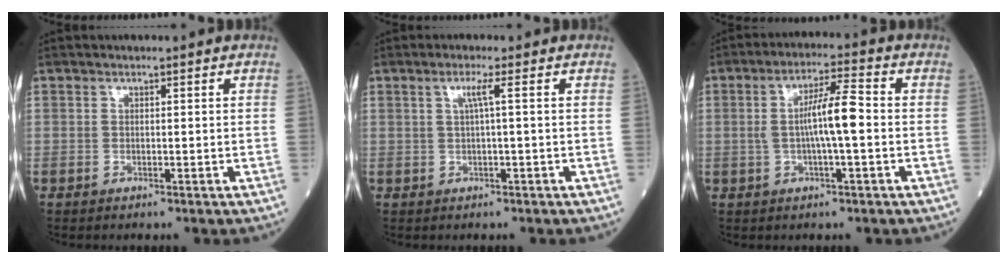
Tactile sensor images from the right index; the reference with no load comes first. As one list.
[{"total": 1.9, "force": [0.4, -0.5, 1.8], "torque": [-0.038, 0.001, 0.009]}, {"total": 7.3, "force": [-0.3, 0.5, 7.3], "torque": [-0.133, 0.011, -0.009]}]